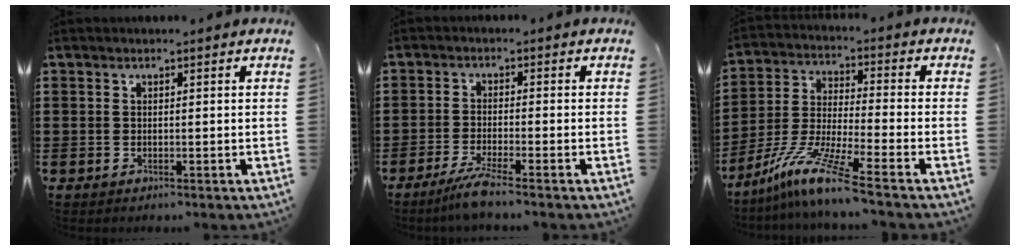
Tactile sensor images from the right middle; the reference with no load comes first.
{"total": 3.9, "force": [-2.9, -0.2, 2.5], "torque": [-0.056, -0.013, -0.057]}
{"total": 9.9, "force": [-7.2, 0.0, 6.8], "torque": [-0.147, -0.010, -0.147]}